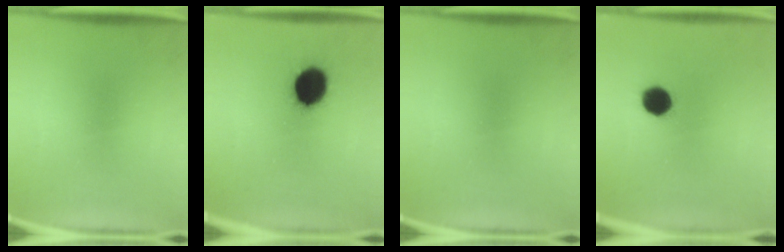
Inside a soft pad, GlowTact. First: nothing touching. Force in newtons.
{"total": 14.3}
{"total": 0.0}
{"total": 7.2}